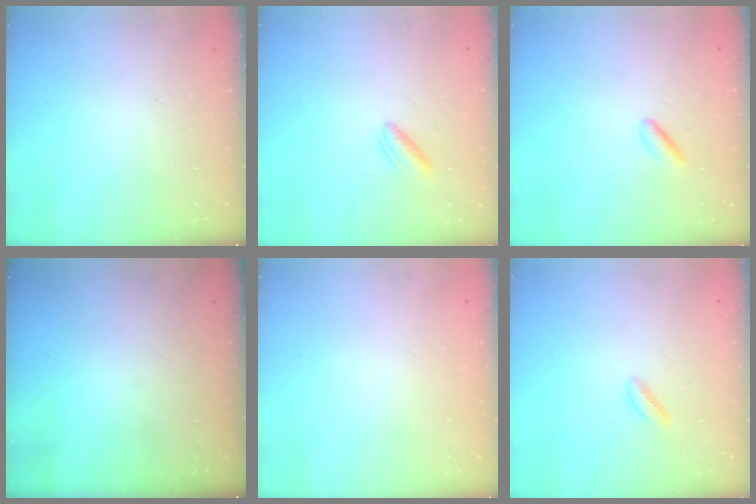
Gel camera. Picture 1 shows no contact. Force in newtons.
{"total": 3.0, "press": 2.8, "slide": 0.9}
{"total": 1.4, "press": 1.2, "slide": 0.7}
{"total": 0.0}
{"total": 2.0, "press": 2.0, "slide": 0.1}
{"total": 2.1, "press": 1.9, "slide": 0.9}